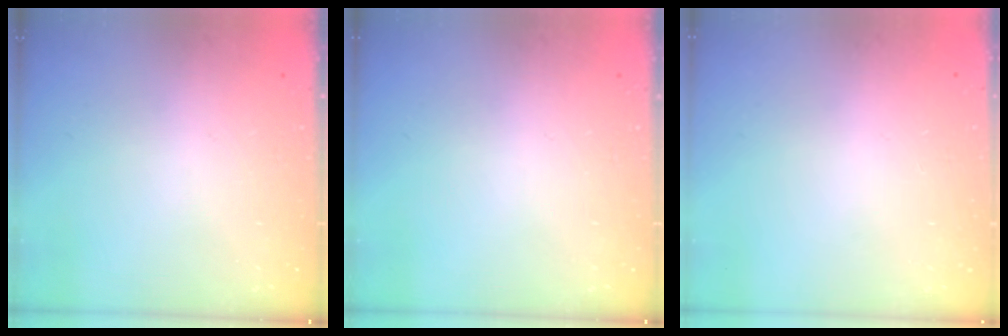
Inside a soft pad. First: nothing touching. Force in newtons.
{"total": 0.0}
{"total": 0.0}